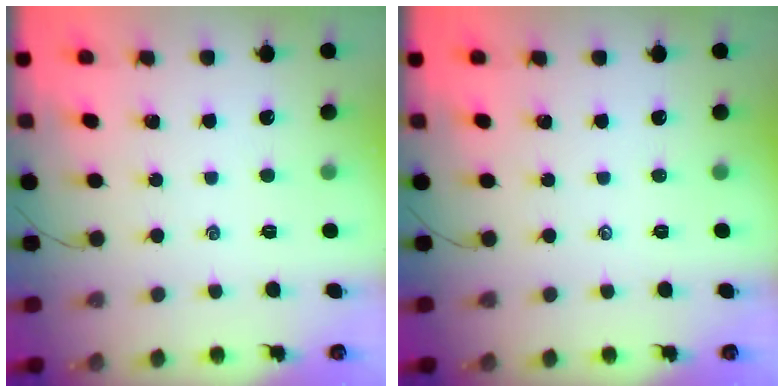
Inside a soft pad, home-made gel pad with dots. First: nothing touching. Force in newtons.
{"total": 0.0}